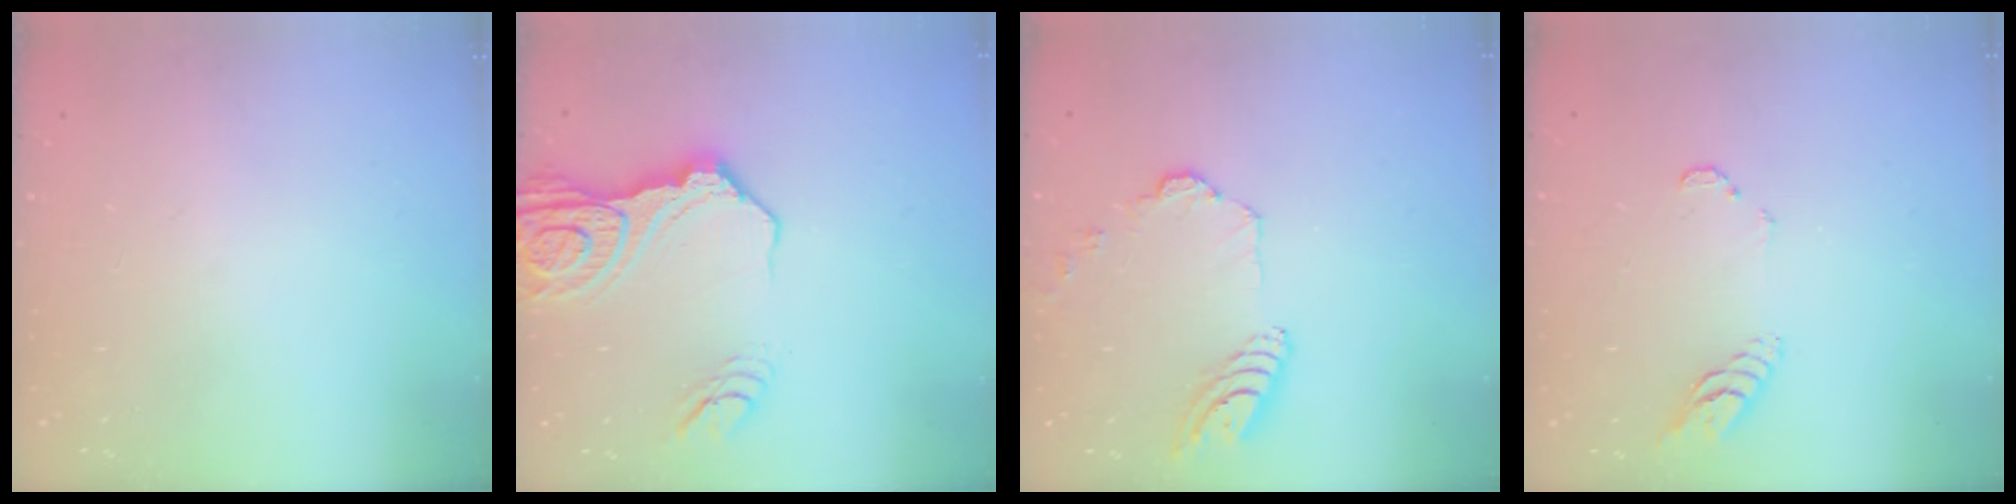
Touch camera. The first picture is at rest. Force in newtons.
{"total": 18.8, "press": 18.7, "slide": 2.3}
{"total": 12.3, "press": 12.2, "slide": 1.3}
{"total": 5.4, "press": 5.4, "slide": 0.4}